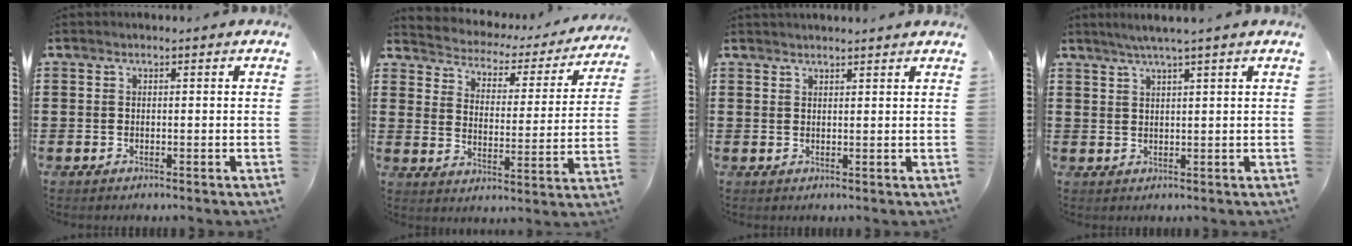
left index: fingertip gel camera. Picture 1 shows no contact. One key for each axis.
{"total": 2.3, "fx": 2.2, "fy": 0.7, "fz": 0.1, "tx": -0.021, "ty": -0.026, "tz": 0.026}
{"total": 1.4, "fx": 1.4, "fy": -0.1, "fz": 0.2, "tx": -0.006, "ty": 0.000, "tz": 0.028}
{"total": 2.6, "fx": 2.0, "fy": -0.5, "fz": 1.6, "tx": -0.032, "ty": 0.000, "tz": 0.036}